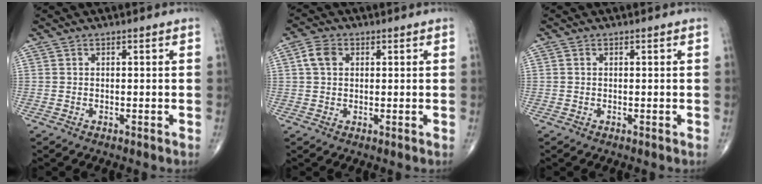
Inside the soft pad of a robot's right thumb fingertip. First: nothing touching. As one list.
[{"total": 4.0, "force": [1.0, 2.9, 2.5], "torque": [-0.048, 0.008, 0.017]}, {"total": 0.0}]